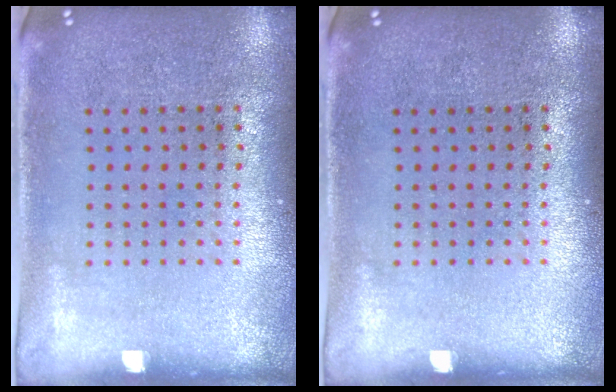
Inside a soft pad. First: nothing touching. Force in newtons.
{"total": 0.0}